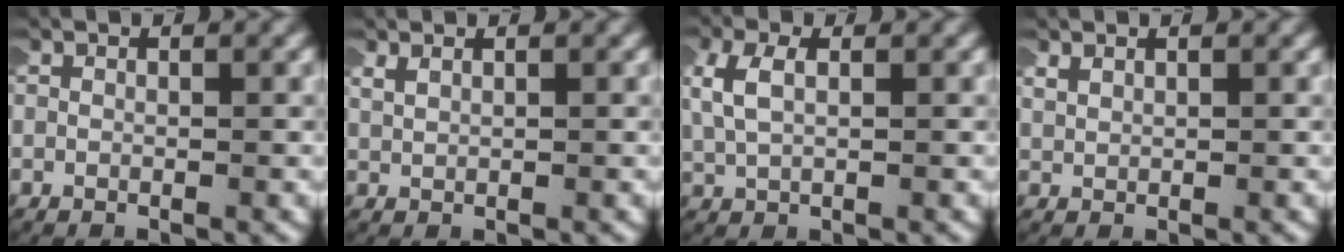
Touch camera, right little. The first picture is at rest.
{"total": 1.1, "force": [0.9, 0.3, 0.7], "torque": [-0.016, 0.000, 0.020]}
{"total": 2.7, "force": [1.1, 1.5, 2.0], "torque": [-0.053, 0.007, 0.022]}
{"total": 1.0, "force": [0.8, 0.4, 0.5], "torque": [-0.017, -0.001, 0.020]}